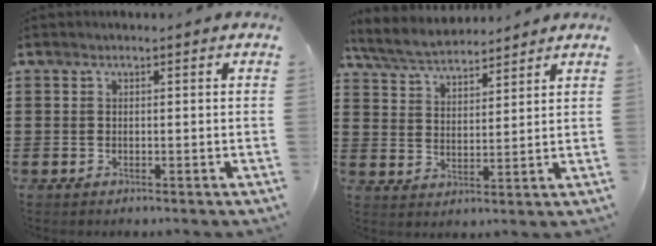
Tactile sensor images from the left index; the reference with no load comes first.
{"total": 5.8, "force": [5.4, 1.1, 1.9], "torque": [-0.057, -0.012, 0.098]}